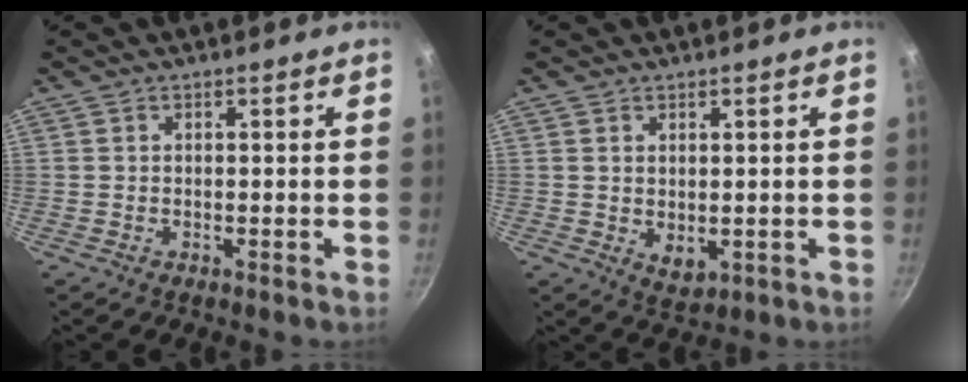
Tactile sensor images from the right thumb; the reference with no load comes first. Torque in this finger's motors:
{"motor_torque": [-0.30, 0.22, 0.64, 0.11, -0.03]}